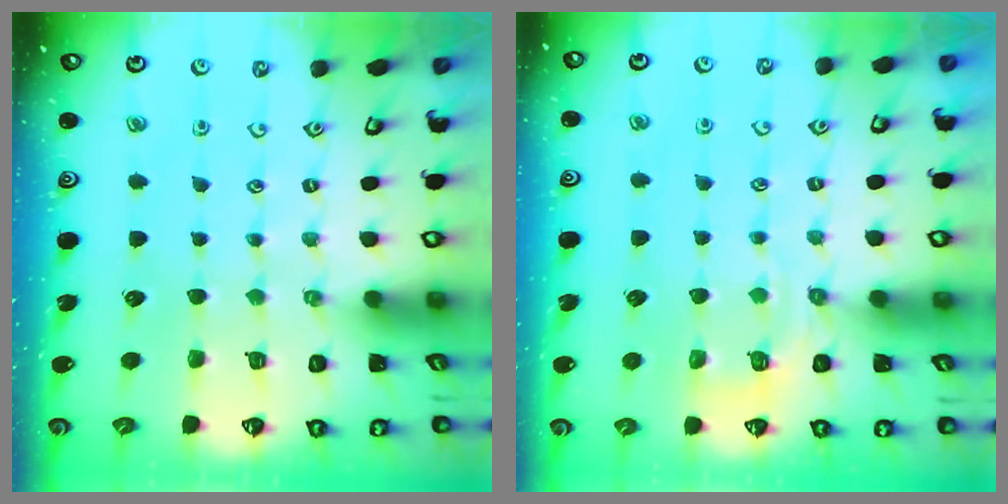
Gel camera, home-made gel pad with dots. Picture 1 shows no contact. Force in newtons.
{"total": 4.6, "press": 4.3, "slide": 1.6}